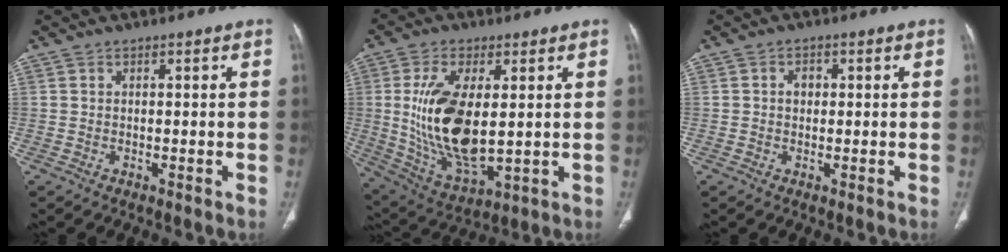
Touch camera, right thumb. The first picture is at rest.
{"total": 17.0, "force": [1.5, 8.0, 14.9], "torque": [-0.289, -0.022, 0.045]}
{"total": 2.0, "force": [0.2, 1.6, 1.1], "torque": [-0.010, 0.005, 0.000]}